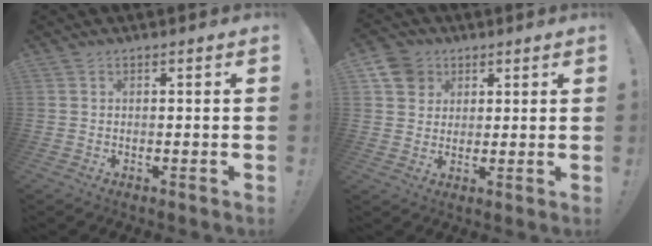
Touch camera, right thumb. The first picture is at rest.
{"total": 8.3, "force": [3.7, 7.1, 2.0], "torque": [-0.023, -0.022, 0.074]}